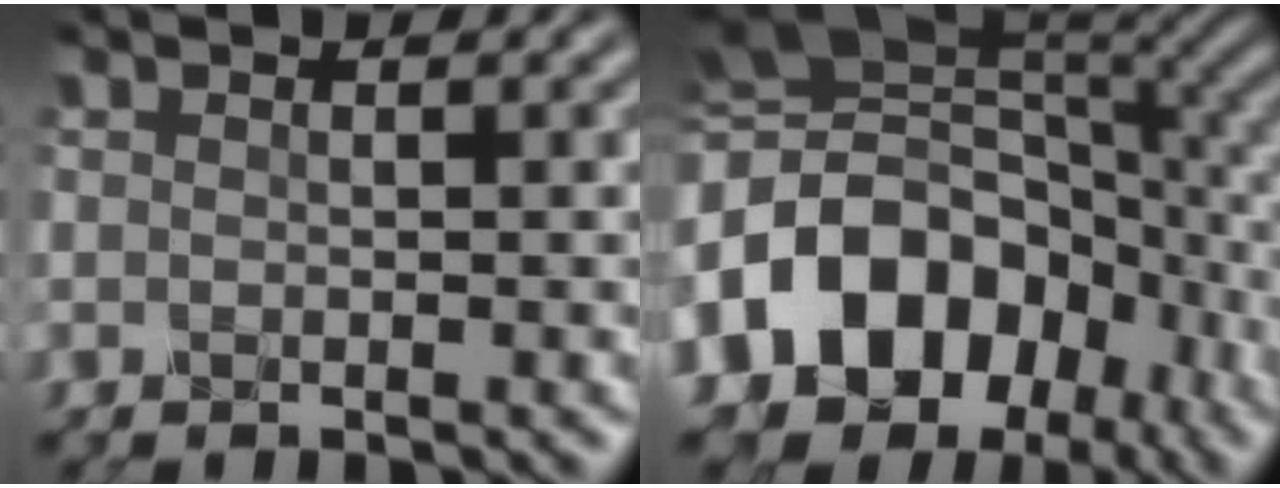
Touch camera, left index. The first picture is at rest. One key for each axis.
{"total": 16.3, "fx": -4.2, "fy": 12.4, "fz": 9.6, "tx": -0.201, "ty": -0.005, "tz": -0.086}